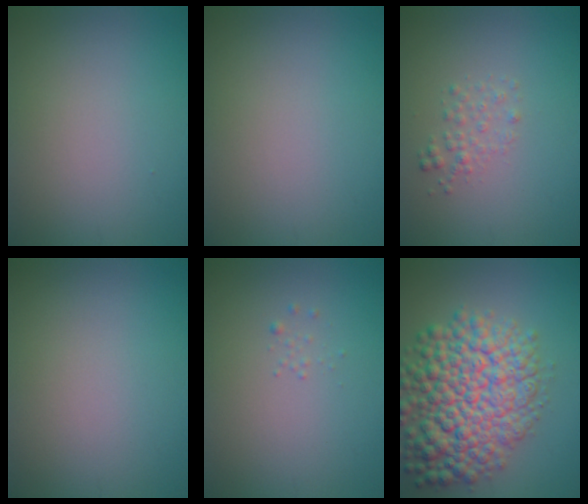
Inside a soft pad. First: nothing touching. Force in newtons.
{"total": 0.0}
{"total": 1.4, "press": 1.4, "slide": 0.1}
{"total": 0.0}
{"total": 0.7, "press": 0.7, "slide": 0.1}
{"total": 10.4, "press": 10.4, "slide": 0.4}